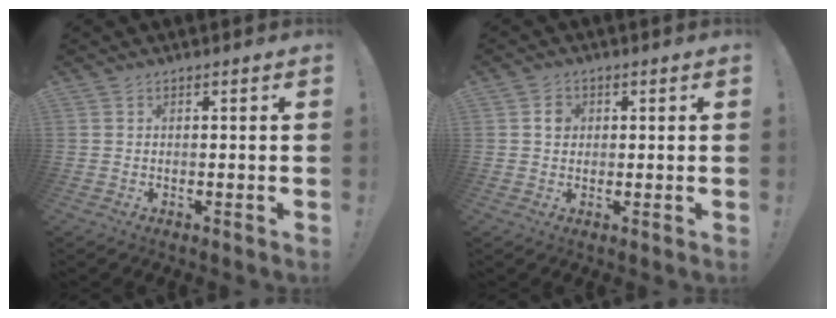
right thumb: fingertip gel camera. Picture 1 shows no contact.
{"total": 3.3, "force": [0.7, 2.9, 1.5], "torque": [-0.008, -0.002, 0.007]}